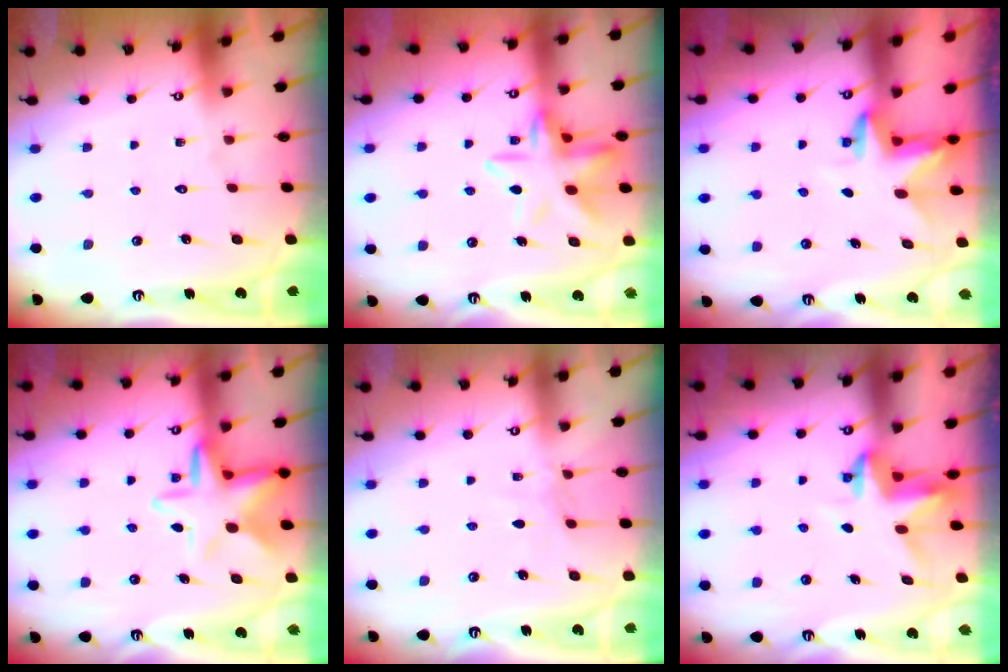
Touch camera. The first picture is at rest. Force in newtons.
{"total": 12.2, "press": 12.1, "slide": 1.2}
{"total": 3.2, "press": 3.2, "slide": 0.2}
{"total": 10.2, "press": 10.0, "slide": 2.2}
{"total": 3.5, "press": 3.5, "slide": 0.5}
{"total": 3.7, "press": 3.6, "slide": 0.3}